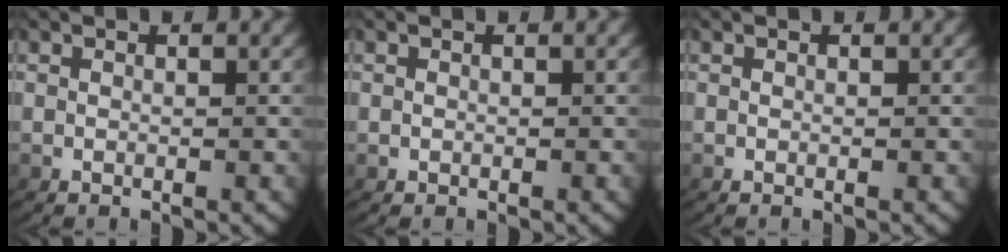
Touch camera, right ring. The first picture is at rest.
{"total": 0.0}
{"total": 0.0}